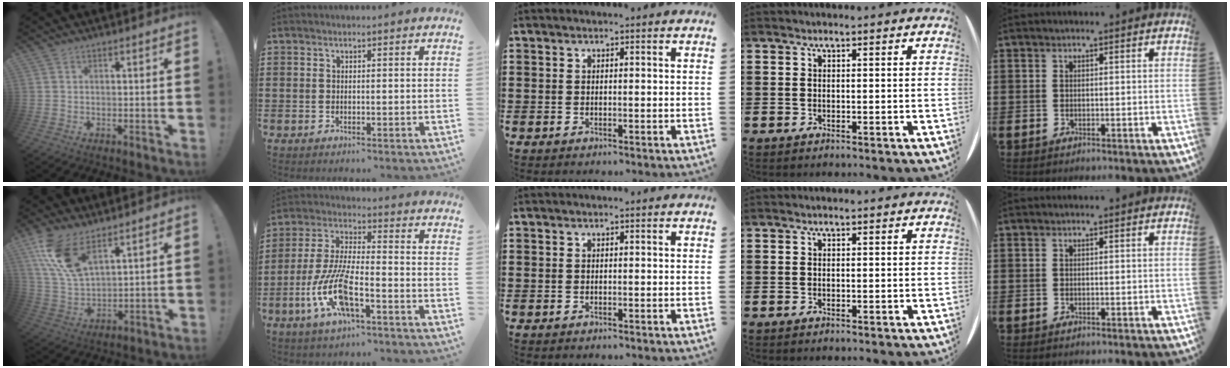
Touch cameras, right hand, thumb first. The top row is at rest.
{"thumb": {"total": 13.2, "force": [8.5, 5.5, 8.5], "torque": [-0.189, -0.041, 0.160]}, "index": {"total": 11.0, "force": [-4.8, 3.2, 9.3], "torque": [-0.212, -0.008, -0.093]}}